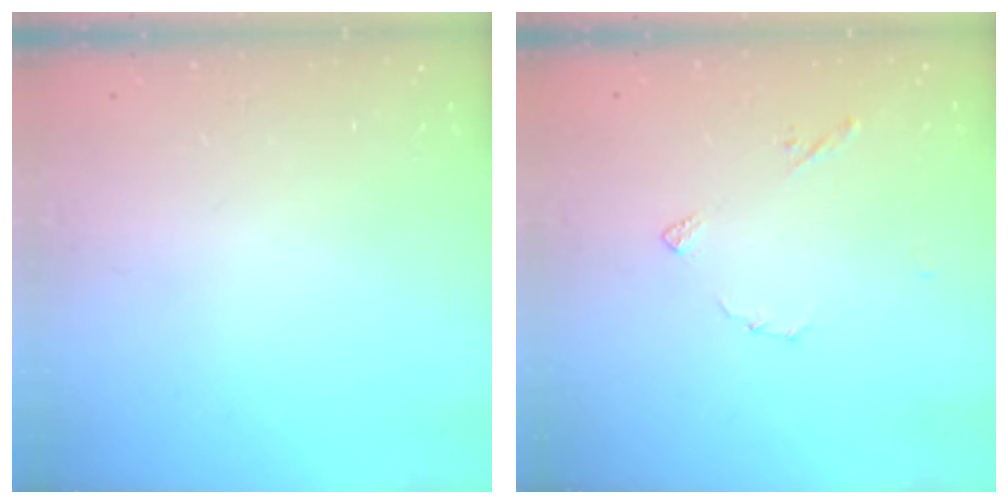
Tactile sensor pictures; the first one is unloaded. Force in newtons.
{"total": 5.1, "press": 5.1, "slide": 0.4}